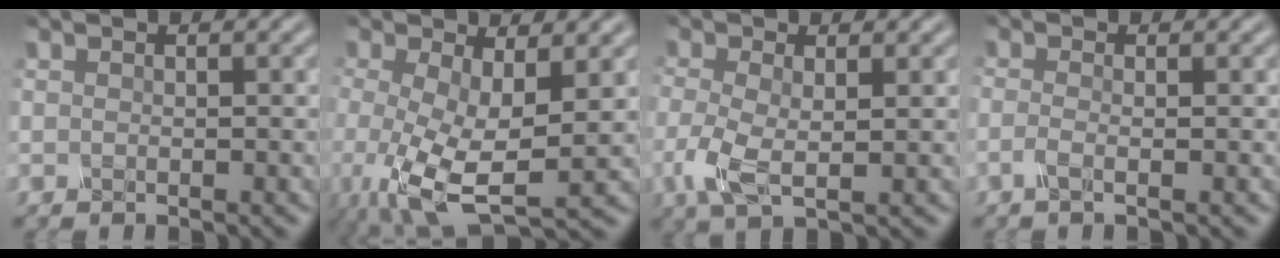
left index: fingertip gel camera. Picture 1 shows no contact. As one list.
[{"total": 7.6, "force": [-1.9, 2.7, 6.9], "torque": [-0.159, -0.022, -0.014]}, {"total": 2.7, "force": [-0.9, 1.1, 2.3], "torque": [-0.077, -0.006, 0.000]}, {"total": 1.1, "force": [-0.7, 0.2, 0.8], "torque": [-0.022, -0.004, -0.006]}]